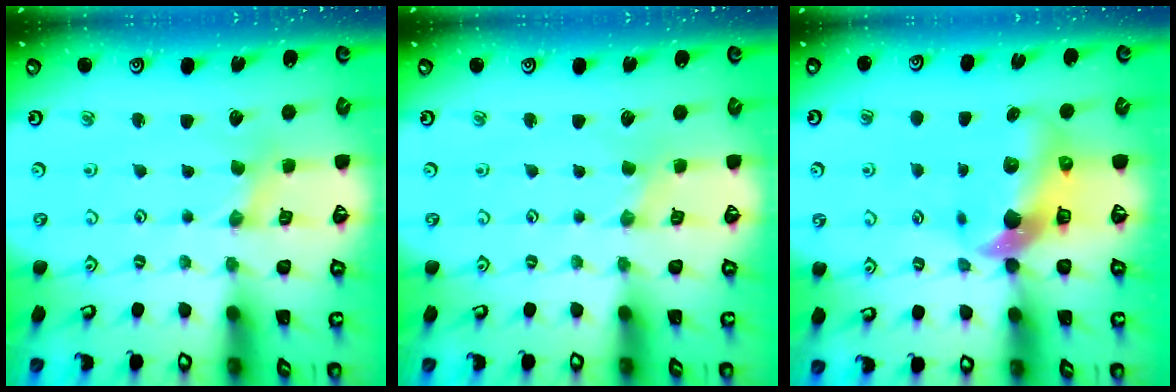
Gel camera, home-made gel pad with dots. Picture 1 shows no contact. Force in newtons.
{"total": 0.0}
{"total": 9.0, "press": 9.0, "slide": 1.3}